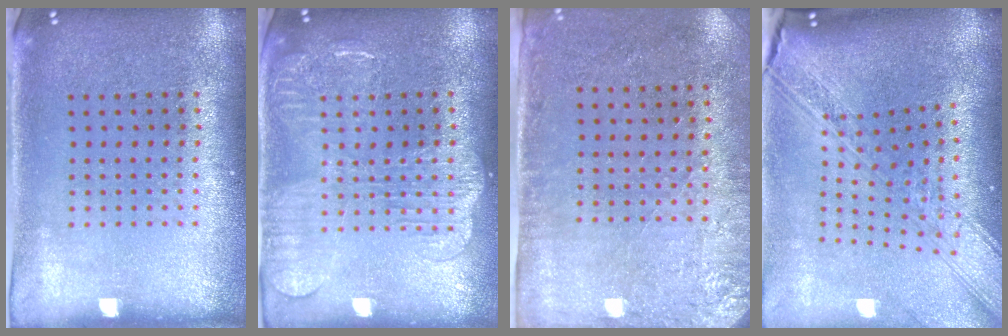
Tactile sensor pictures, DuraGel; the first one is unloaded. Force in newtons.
{"total": 2.0, "press": 2.0, "slide": 0.4}
{"total": 2.7, "press": 2.3, "slide": 1.5}
{"total": 3.7, "press": 2.7, "slide": 2.6}